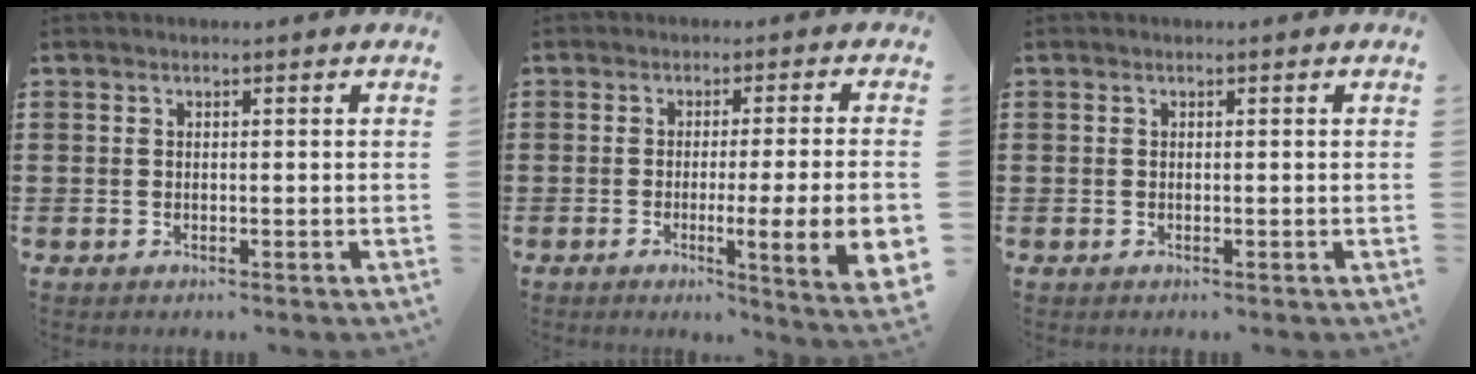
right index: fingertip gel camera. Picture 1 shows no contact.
{"total": 7.2, "force": [-1.4, 0.3, 7.1], "torque": [-0.105, -0.017, -0.025]}
{"total": 0.0}